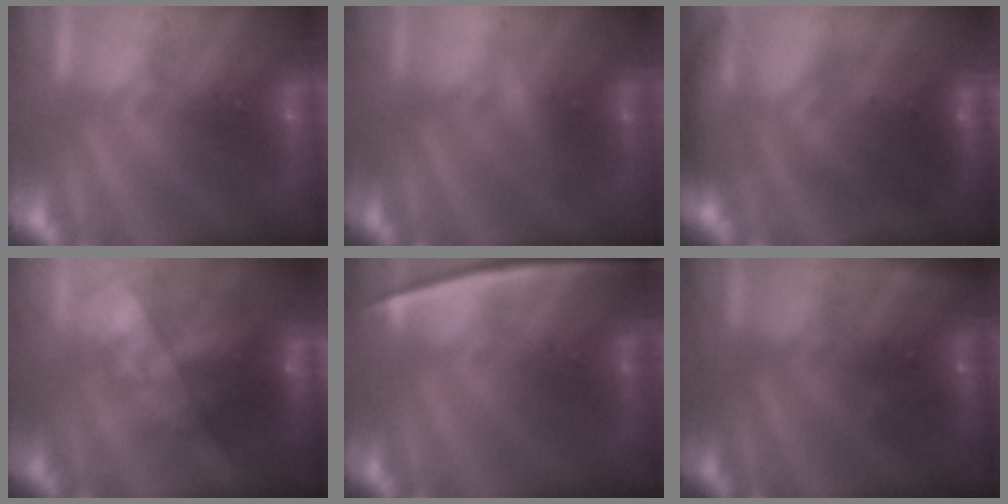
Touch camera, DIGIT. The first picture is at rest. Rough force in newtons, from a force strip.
{"total": 3.2}
{"total": 6.9}
{"total": 8.8}
{"total": 2.3}
{"total": 2.7}